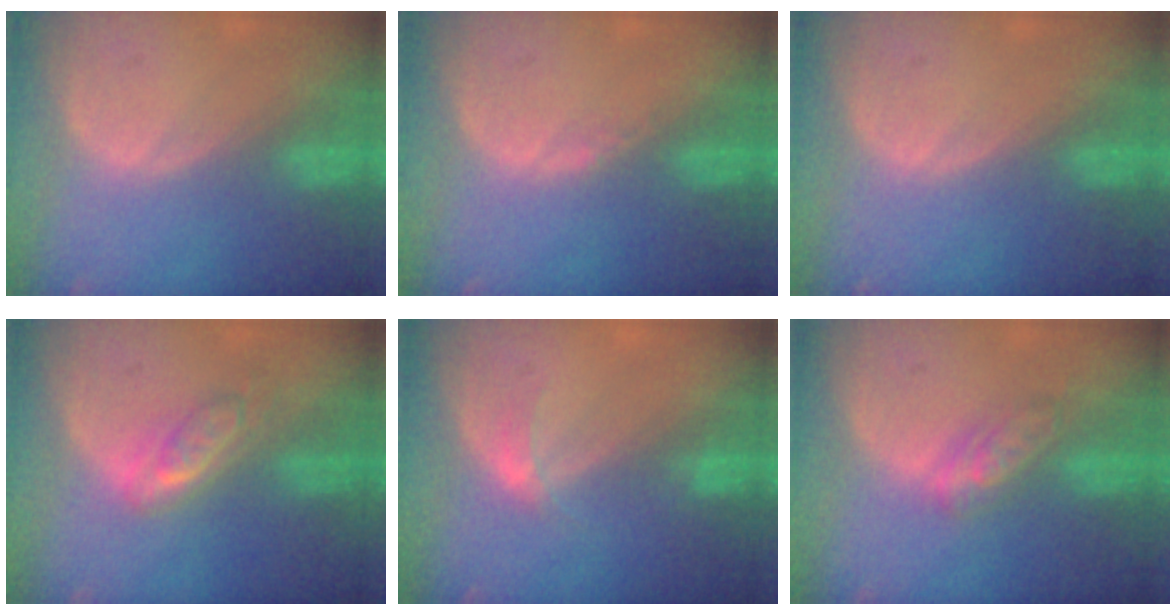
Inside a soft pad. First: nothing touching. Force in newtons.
{"total": 0.6, "press": 0.5, "slide": 0.4}
{"total": 0.0}
{"total": 5.0, "press": 4.6, "slide": 2.0}
{"total": 1.7, "press": 1.7, "slide": 0.2}
{"total": 4.8, "press": 4.5, "slide": 1.6}